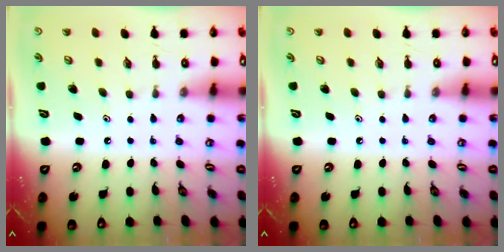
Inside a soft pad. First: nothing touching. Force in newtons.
{"total": 0.0}